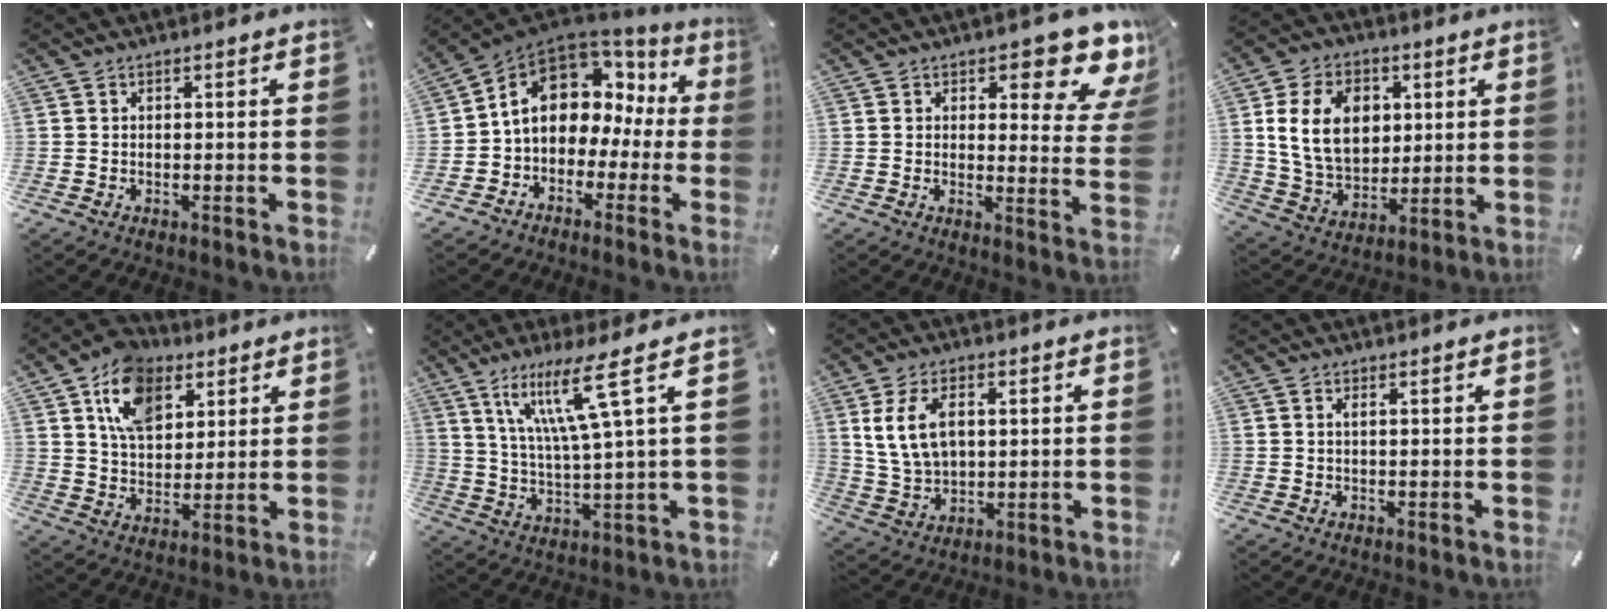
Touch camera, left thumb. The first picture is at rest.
{"total": 10.8, "force": [3.3, 8.2, 6.0], "torque": [-0.126, -0.012, 0.062]}
{"total": 11.5, "force": [7.7, 4.4, 7.3], "torque": [-0.075, -0.061, 0.127]}
{"total": 14.4, "force": [3.3, 11.0, 8.8], "torque": [-0.180, 0.008, 0.059]}
{"total": 12.6, "force": [6.8, 8.4, 6.5], "torque": [-0.113, -0.019, 0.125]}
{"total": 13.7, "force": [6.9, 1.2, 11.8], "torque": [-0.245, -0.019, 0.107]}
{"total": 9.5, "force": [2.9, 6.4, 6.4], "torque": [-0.139, 0.000, 0.049]}
{"total": 1.2, "force": [0.6, 0.0, 1.1], "torque": [-0.022, -0.001, 0.009]}